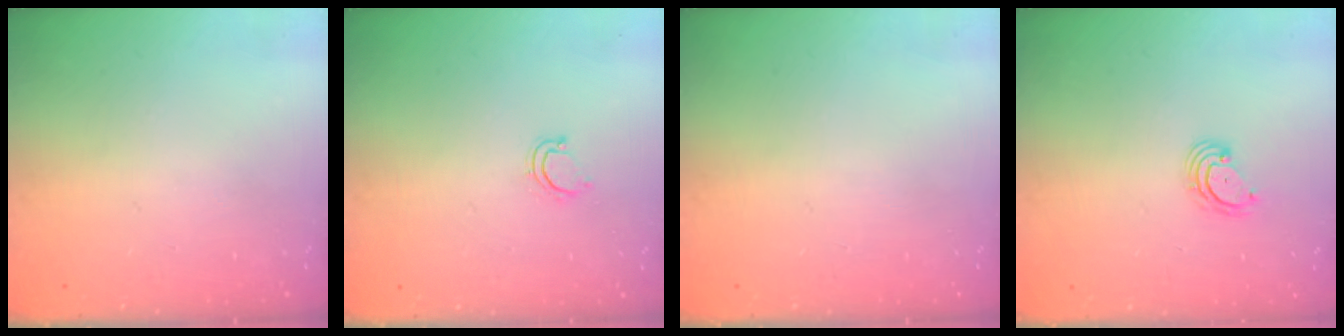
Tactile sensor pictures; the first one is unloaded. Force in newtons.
{"total": 3.4, "press": 3.4, "slide": 0.3}
{"total": 0.0}
{"total": 3.2, "press": 3.1, "slide": 0.4}